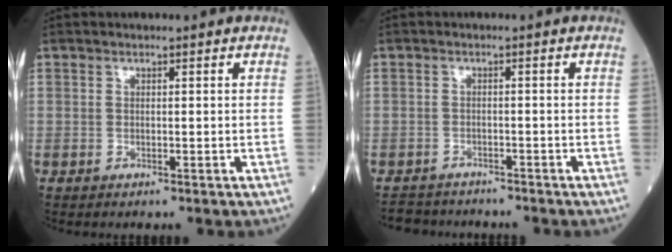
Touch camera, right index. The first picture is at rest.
{"total": 4.6, "force": [-4.3, 1.6, -0.1], "torque": [0.007, -0.004, -0.071]}